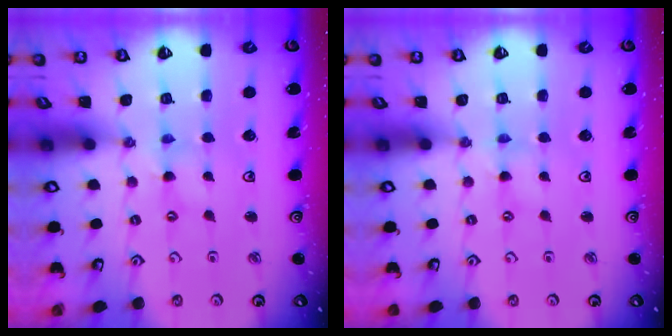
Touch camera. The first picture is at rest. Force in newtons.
{"total": 0.0}